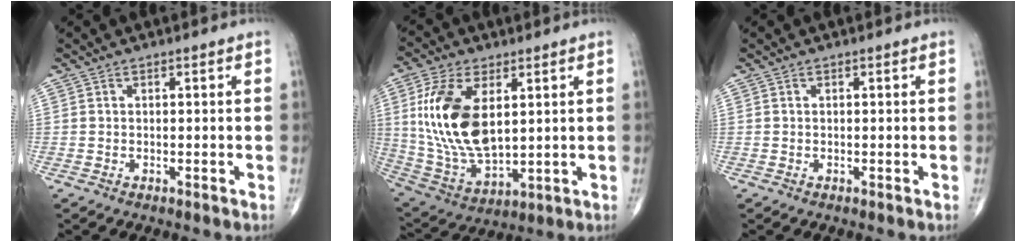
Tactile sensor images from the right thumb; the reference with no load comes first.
{"total": 18.1, "force": [3.9, 9.7, 14.8], "torque": [-0.290, -0.020, 0.084]}
{"total": 0.0}